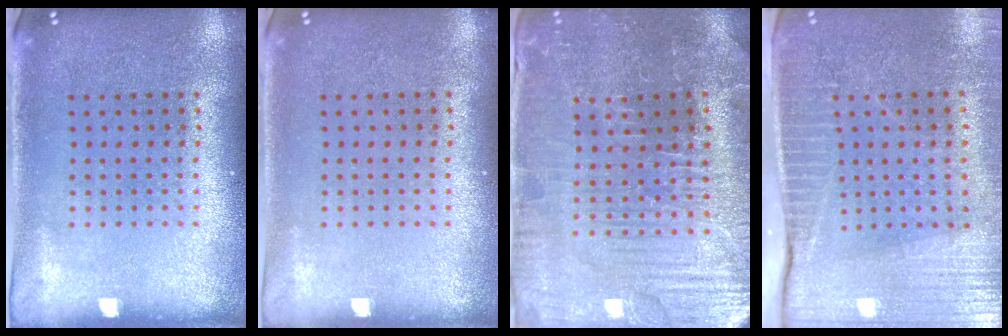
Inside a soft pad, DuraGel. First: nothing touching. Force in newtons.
{"total": 0.0}
{"total": 3.6, "press": 3.6, "slide": 0.4}
{"total": 3.6, "press": 3.3, "slide": 1.5}